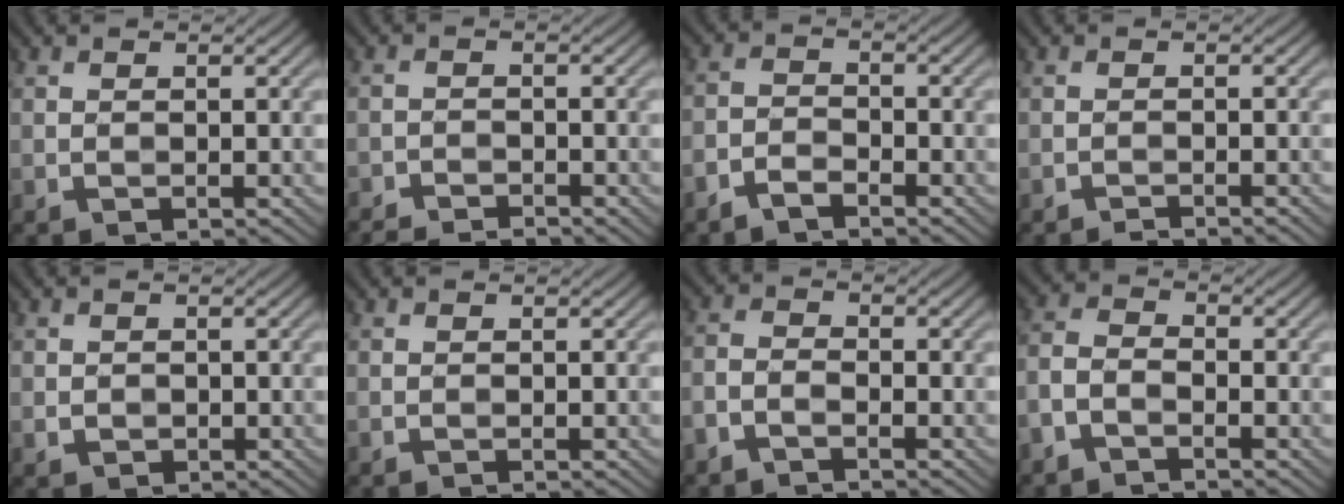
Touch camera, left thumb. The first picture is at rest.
{"total": 3.4, "force": [-3.2, 0.5, 1.1], "torque": [-0.026, -0.001, -0.063]}
{"total": 2.9, "force": [-2.5, 0.9, 1.3], "torque": [-0.028, 0.001, -0.057]}
{"total": 1.2, "force": [-1.1, 0.0, 0.5], "torque": [-0.003, 0.003, -0.024]}
{"total": 1.1, "force": [-0.1, 1.0, 0.4], "torque": [-0.008, -0.008, -0.002]}
{"total": 0.0}
{"total": 2.4, "force": [-1.9, 0.8, 1.1], "torque": [-0.026, 0.000, -0.048]}
{"total": 3.4, "force": [-2.6, 1.4, 1.8], "torque": [-0.041, 0.000, -0.068]}